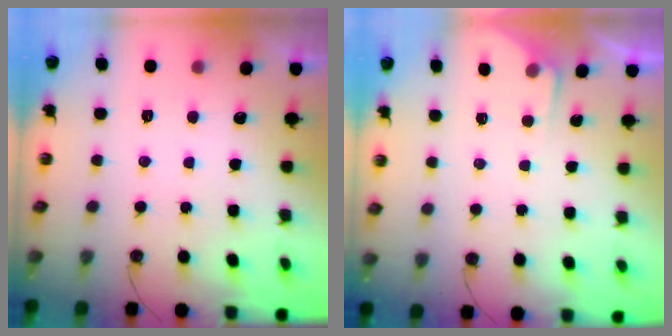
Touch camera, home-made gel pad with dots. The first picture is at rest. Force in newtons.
{"total": 3.9, "press": 3.8, "slide": 0.6}